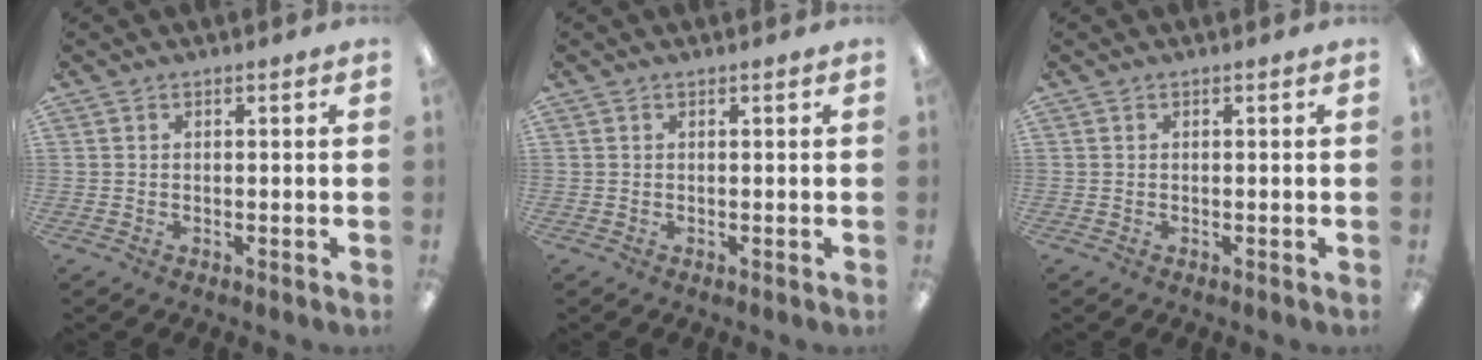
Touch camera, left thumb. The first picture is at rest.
{"total": 0.0}
{"total": 0.0}